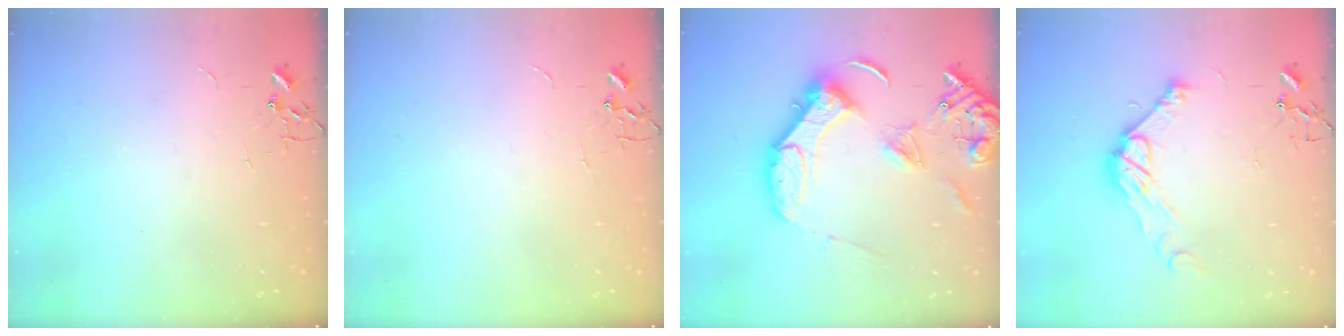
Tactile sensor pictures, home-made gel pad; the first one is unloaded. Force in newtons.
{"total": 0.0}
{"total": 16.4, "press": 16.3, "slide": 1.6}
{"total": 11.5, "press": 11.5, "slide": 0.4}